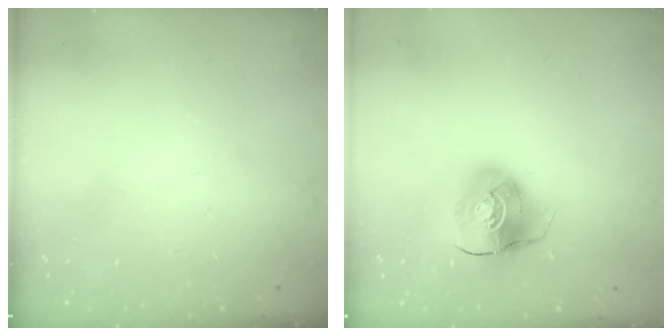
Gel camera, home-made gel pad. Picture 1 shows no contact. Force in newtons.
{"total": 8.9, "press": 8.9, "slide": 1.2}